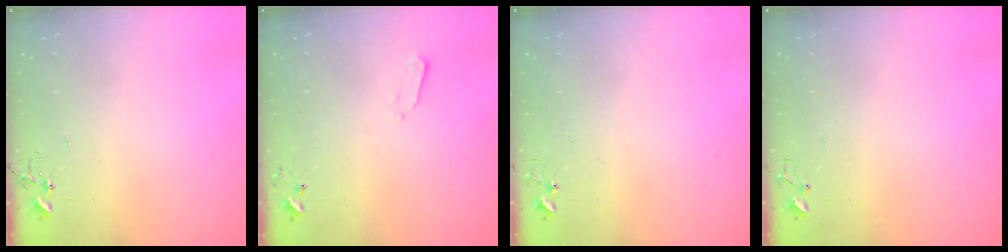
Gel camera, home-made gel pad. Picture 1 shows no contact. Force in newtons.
{"total": 2.4, "press": 2.4, "slide": 0.4}
{"total": 4.8, "press": 4.8, "slide": 0.2}
{"total": 4.9, "press": 4.8, "slide": 0.4}